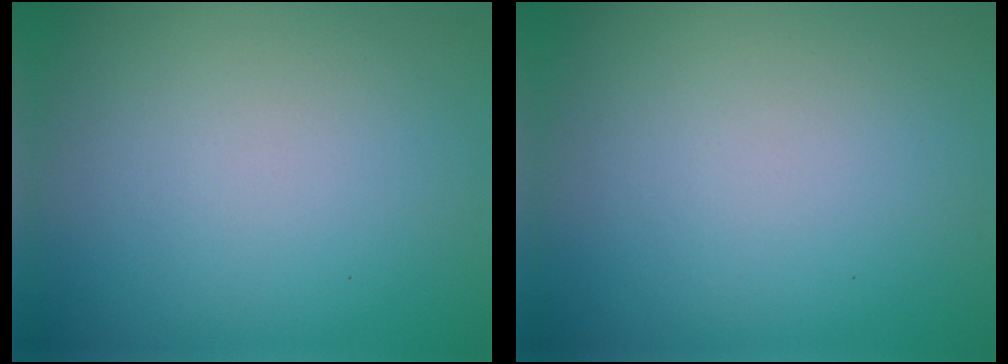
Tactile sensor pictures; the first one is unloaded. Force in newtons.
{"total": 0.0}